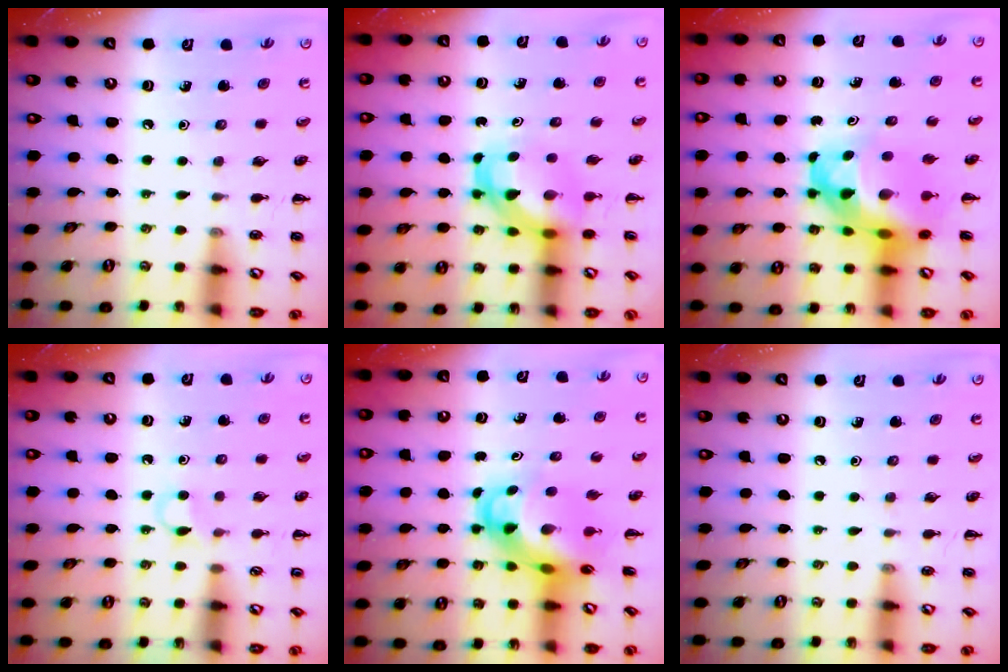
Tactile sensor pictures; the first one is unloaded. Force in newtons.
{"total": 4.9, "press": 4.8, "slide": 0.8}
{"total": 12.5, "press": 12.0, "slide": 3.4}
{"total": 3.3, "press": 3.2, "slide": 0.9}
{"total": 5.7, "press": 5.5, "slide": 1.5}
{"total": 0.0}